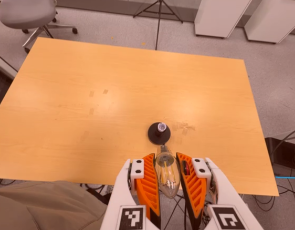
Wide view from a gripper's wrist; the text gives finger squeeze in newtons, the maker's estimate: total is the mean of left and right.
{"total": 22.2, "left": 24.3, "right": 20.1}